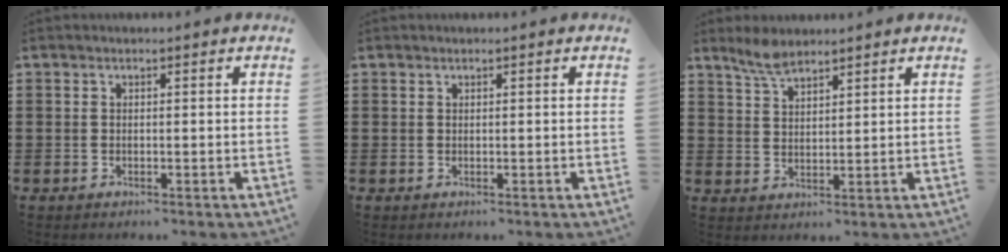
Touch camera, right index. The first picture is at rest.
{"total": 0.0}
{"total": 3.7, "force": [3.1, 1.0, 1.6], "torque": [-0.038, 0.001, 0.060]}